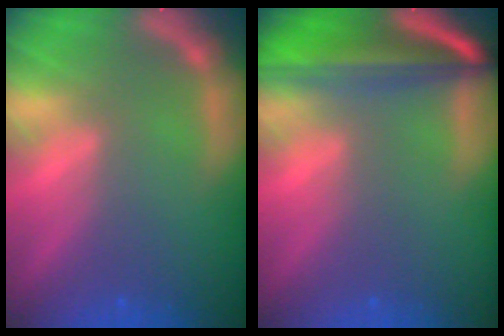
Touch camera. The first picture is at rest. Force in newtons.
{"total": 9.6}